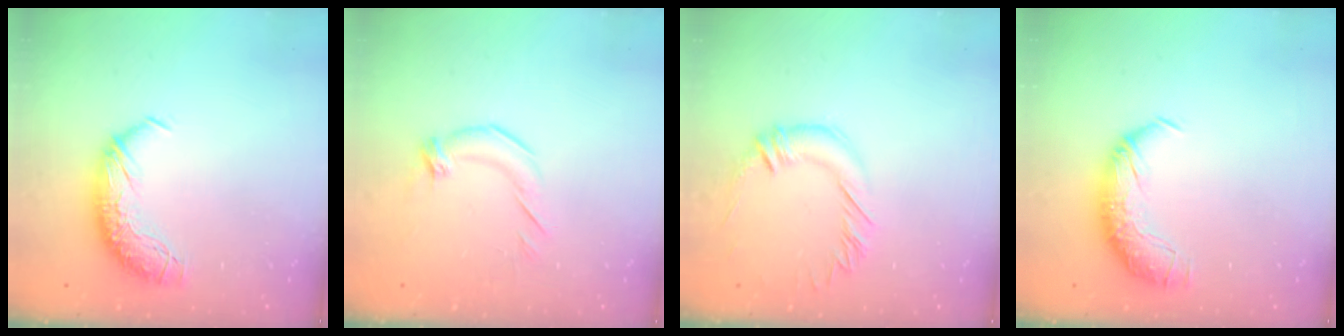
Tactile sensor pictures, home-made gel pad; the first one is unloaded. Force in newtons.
{"total": 2.7, "press": 1.7, "slide": 2.1}
{"total": 0.9, "press": 0.8, "slide": 0.4}
{"total": 1.7, "press": 0.6, "slide": 1.6}